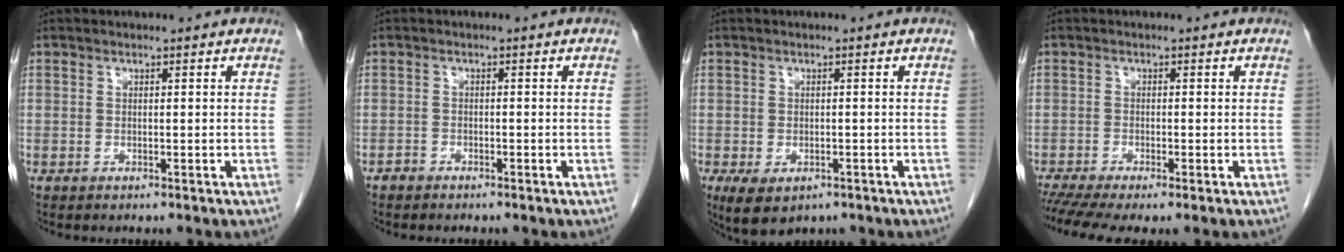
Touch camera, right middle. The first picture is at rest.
{"total": 1.0, "force": [-0.9, 0.5, 0.1], "torque": [-0.006, 0.002, -0.019]}
{"total": 5.4, "force": [-3.2, 2.9, 3.3], "torque": [-0.058, -0.009, -0.045]}
{"total": 5.6, "force": [-4.1, 0.7, 3.8], "torque": [-0.063, -0.009, -0.071]}